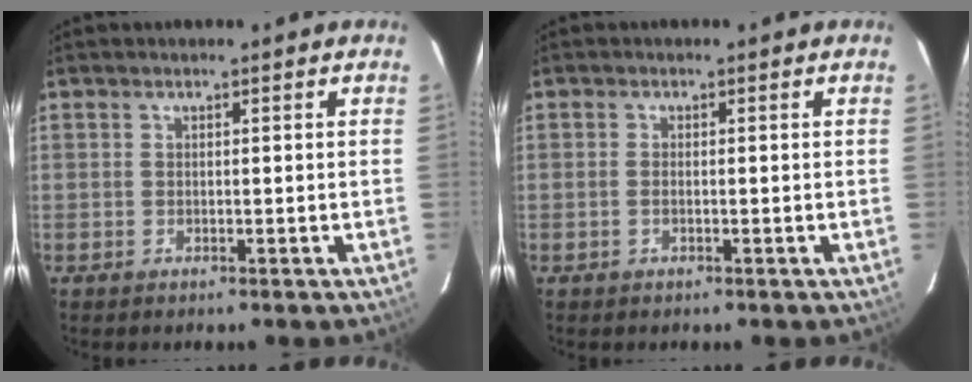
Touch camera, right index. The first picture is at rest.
{"total": 0.9, "force": [-0.3, 0.4, 0.7], "torque": [-0.018, 0.000, -0.006]}